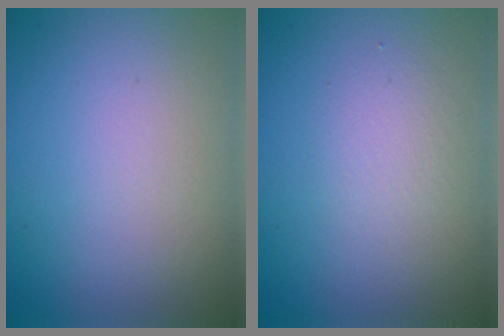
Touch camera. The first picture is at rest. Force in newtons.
{"total": 1.6, "press": 1.6, "slide": 0.2}